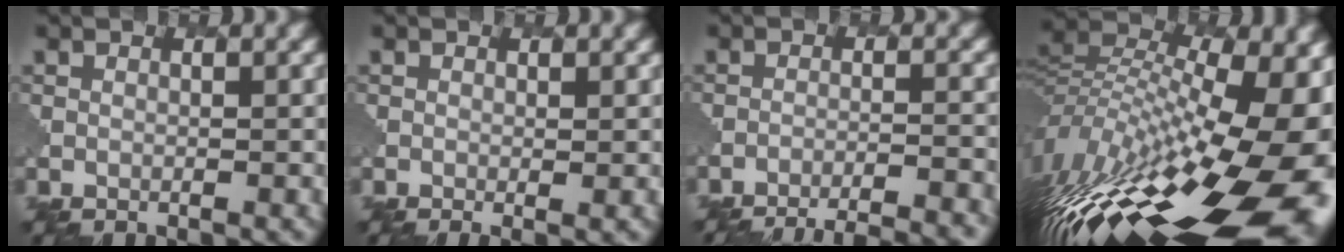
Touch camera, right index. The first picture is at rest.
{"total": 1.7, "force": [0.1, 0.6, 1.6], "torque": [-0.020, 0.000, 0.007]}
{"total": 10.9, "force": [-10.1, 2.5, 3.3], "torque": [-0.039, 0.004, -0.116]}
{"total": 18.7, "force": [-5.5, 8.5, 15.8], "torque": [-0.277, -0.012, -0.081]}